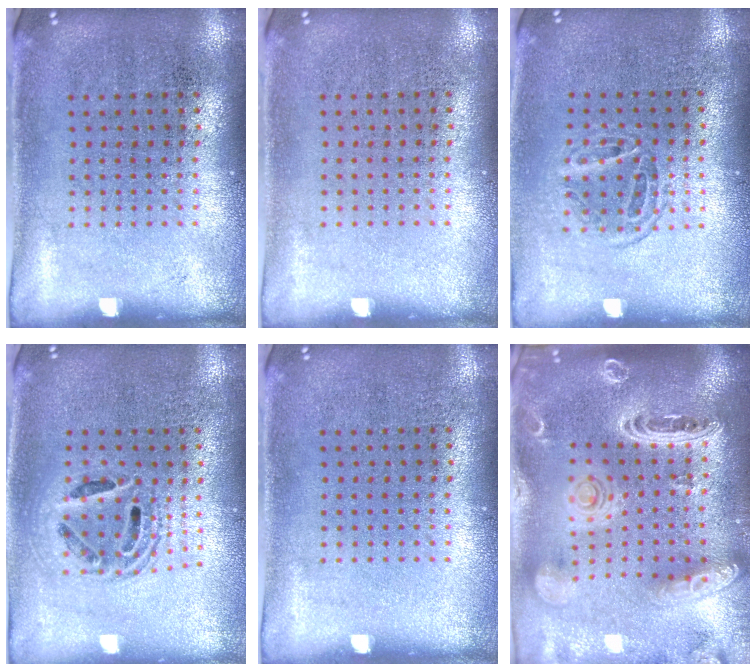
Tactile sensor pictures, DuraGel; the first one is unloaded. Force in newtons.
{"total": 0.0}
{"total": 1.3, "press": 1.1, "slide": 0.7}
{"total": 1.6, "press": 1.4, "slide": 0.8}
{"total": 0.0}
{"total": 3.7, "press": 2.9, "slide": 2.2}